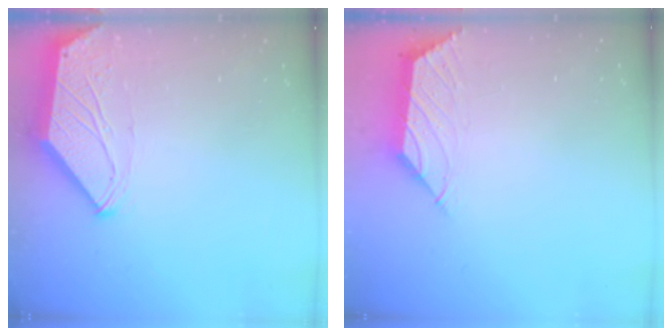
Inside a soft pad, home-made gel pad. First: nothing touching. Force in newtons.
{"total": 2.3, "press": 2.2, "slide": 0.3}